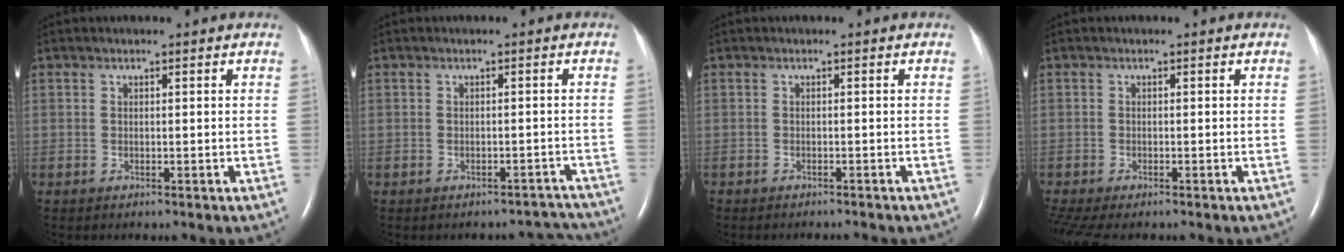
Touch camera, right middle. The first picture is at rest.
{"total": 3.3, "force": [-3.1, 1.0, -0.8], "torque": [0.023, 0.017, -0.031]}
{"total": 2.5, "force": [-2.4, 0.2, 0.6], "torque": [-0.008, -0.005, -0.030]}
{"total": 6.1, "force": [-4.8, 1.8, 3.3], "torque": [-0.063, -0.010, -0.079]}